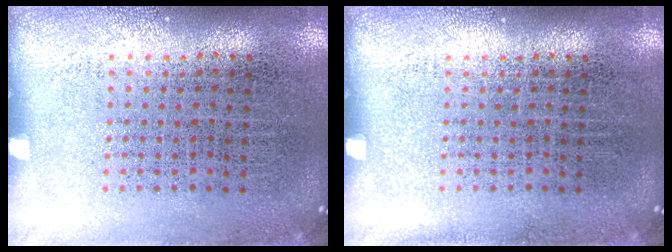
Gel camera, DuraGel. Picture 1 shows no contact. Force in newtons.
{"total": 0.0}